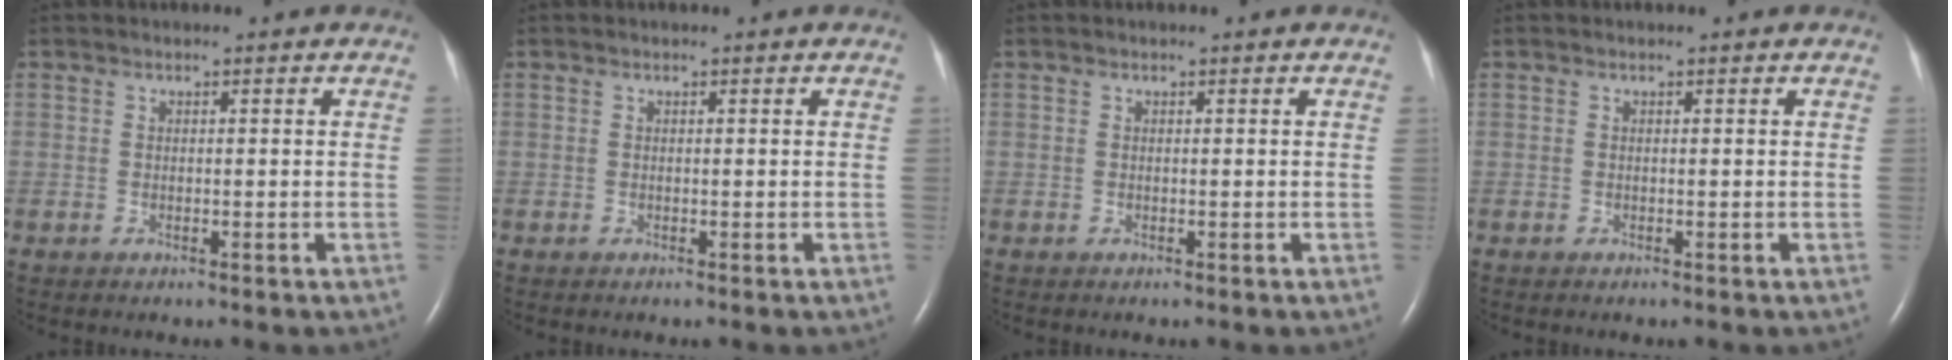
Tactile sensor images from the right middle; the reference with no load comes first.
{"total": 0.0}
{"total": 0.0}
{"total": 0.0}